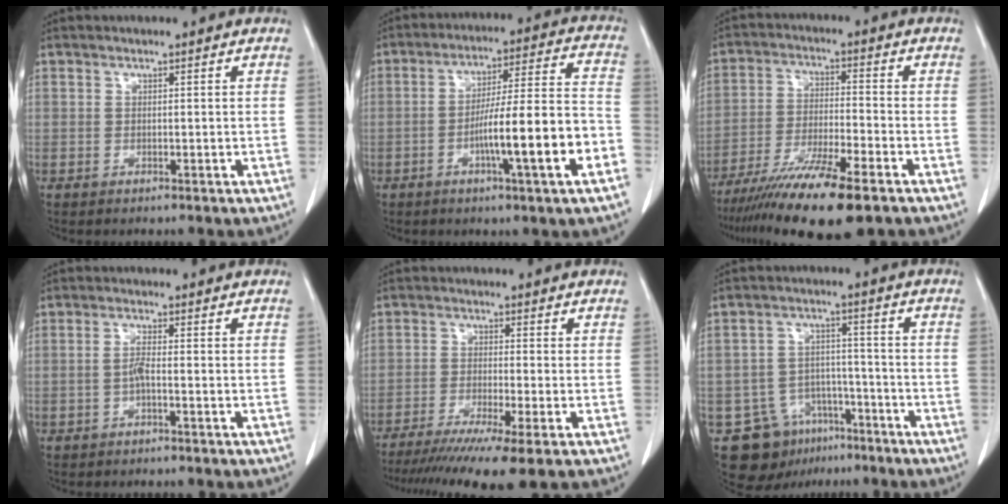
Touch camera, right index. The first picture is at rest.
{"total": 14.7, "force": [-5.0, 0.3, 13.8], "torque": [-0.219, 0.011, -0.076]}
{"total": 13.6, "force": [-9.6, 0.8, 9.5], "torque": [-0.177, -0.037, -0.165]}
{"total": 1.9, "force": [-0.6, 0.0, 1.8], "torque": [-0.037, 0.002, -0.013]}
{"total": 12.3, "force": [-9.0, -0.5, 8.3], "torque": [-0.132, -0.030, -0.143]}
{"total": 10.6, "force": [-6.5, 7.6, 3.3], "torque": [-0.055, 0.021, -0.095]}